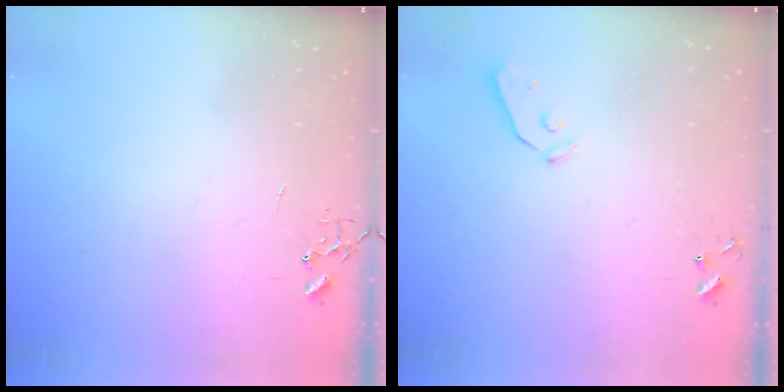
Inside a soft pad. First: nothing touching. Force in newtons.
{"total": 3.9, "press": 3.9, "slide": 0.3}